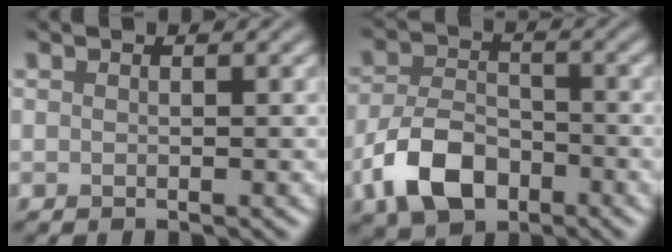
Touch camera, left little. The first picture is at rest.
{"total": 6.4, "force": [-3.2, 3.9, 3.9], "torque": [-0.079, -0.003, -0.065]}